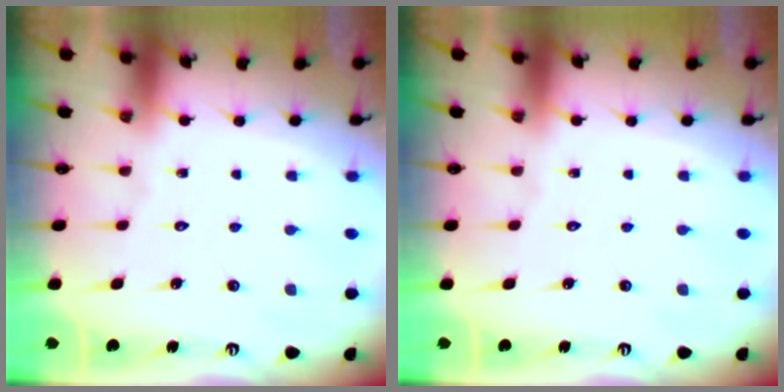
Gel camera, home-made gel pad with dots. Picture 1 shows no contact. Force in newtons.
{"total": 0.0}